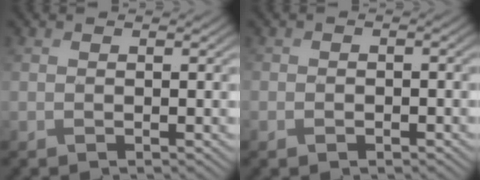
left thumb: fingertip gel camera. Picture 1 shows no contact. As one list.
[{"total": 1.1, "force": [-0.7, 0.8, 0.2], "torque": [0.000, -0.005, -0.012]}]